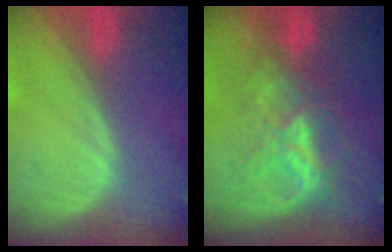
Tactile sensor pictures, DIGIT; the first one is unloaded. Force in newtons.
{"total": 6.4, "press": 6.4, "slide": 0.7}